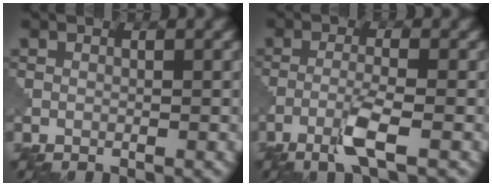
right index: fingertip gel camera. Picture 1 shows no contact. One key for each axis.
{"total": 3.1, "fx": -1.7, "fy": 0.1, "fz": 2.6, "tx": -0.053, "ty": 0.005, "tz": -0.043}